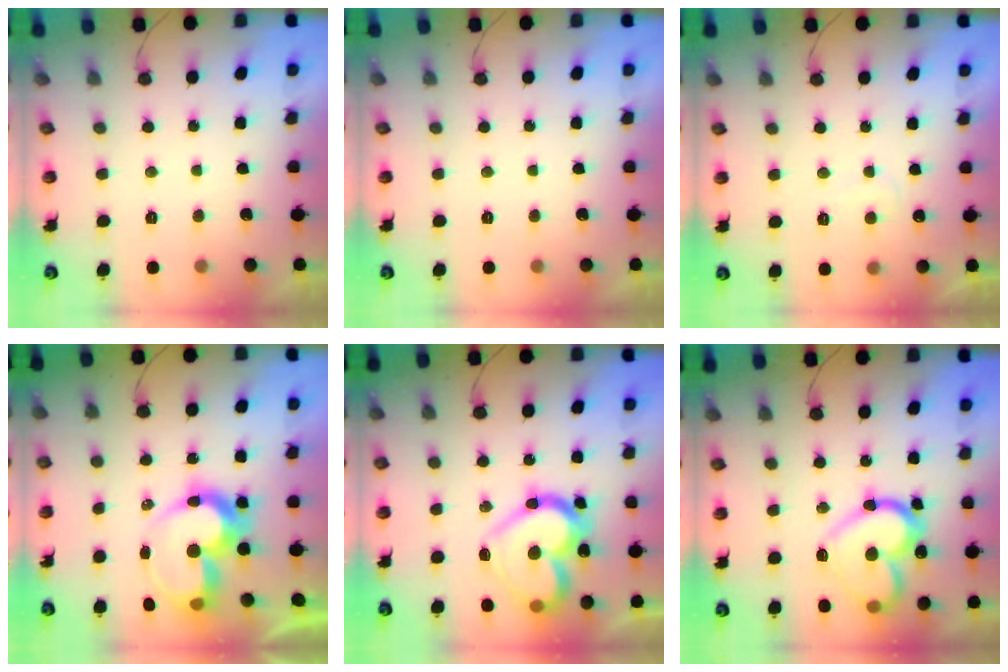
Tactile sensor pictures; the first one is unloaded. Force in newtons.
{"total": 0.0}
{"total": 5.3, "press": 5.3, "slide": 0.3}
{"total": 13.3, "press": 13.0, "slide": 3.0}
{"total": 19.7, "press": 19.7, "slide": 1.5}
{"total": 18.6, "press": 18.6, "slide": 1.5}